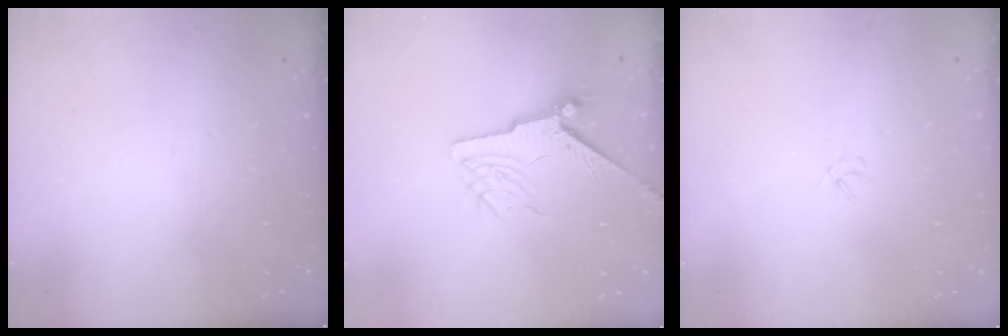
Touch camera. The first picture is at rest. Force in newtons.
{"total": 7.3, "press": 7.2, "slide": 1.0}
{"total": 1.0, "press": 0.9, "slide": 0.4}